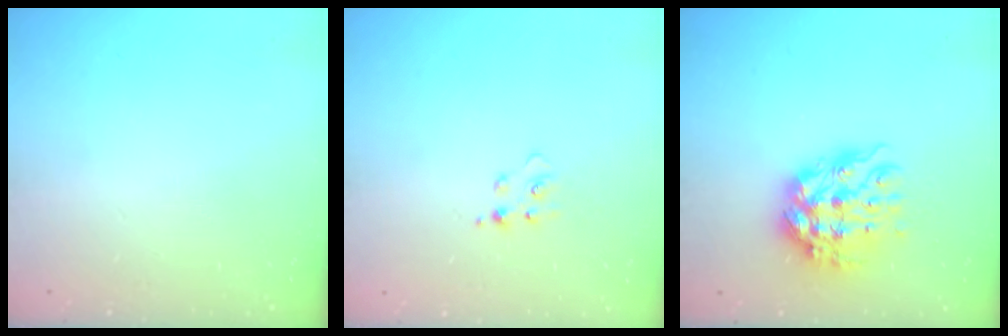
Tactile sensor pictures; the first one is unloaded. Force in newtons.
{"total": 5.3, "press": 5.3, "slide": 0.5}
{"total": 11.4, "press": 11.3, "slide": 0.9}